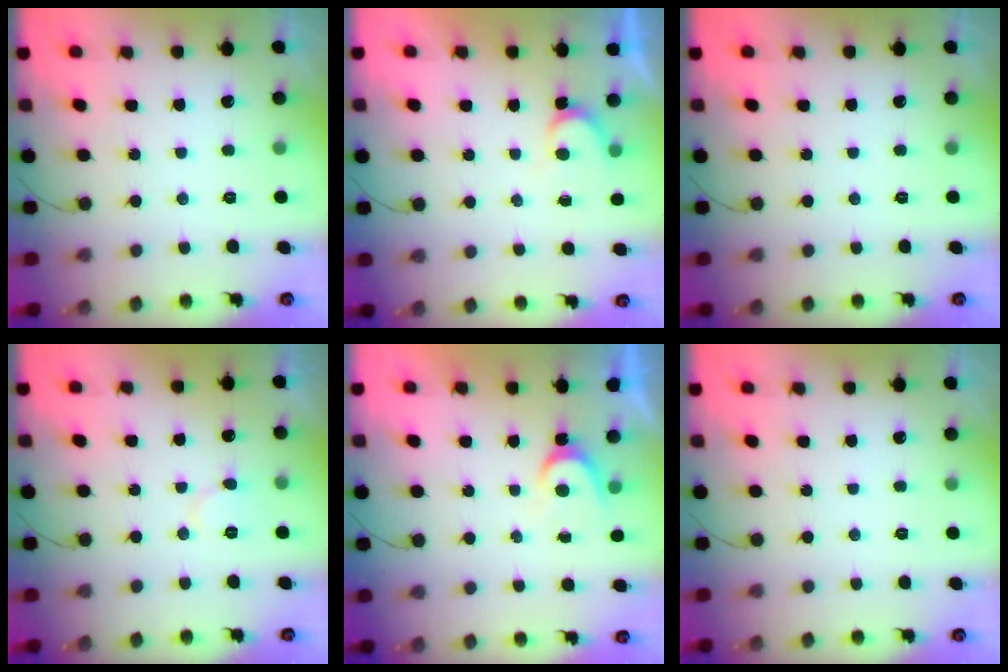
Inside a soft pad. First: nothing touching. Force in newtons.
{"total": 4.0, "press": 4.0, "slide": 0.5}
{"total": 0.0}
{"total": 5.3, "press": 5.3, "slide": 0.2}
{"total": 3.7, "press": 3.7, "slide": 0.3}
{"total": 0.0}